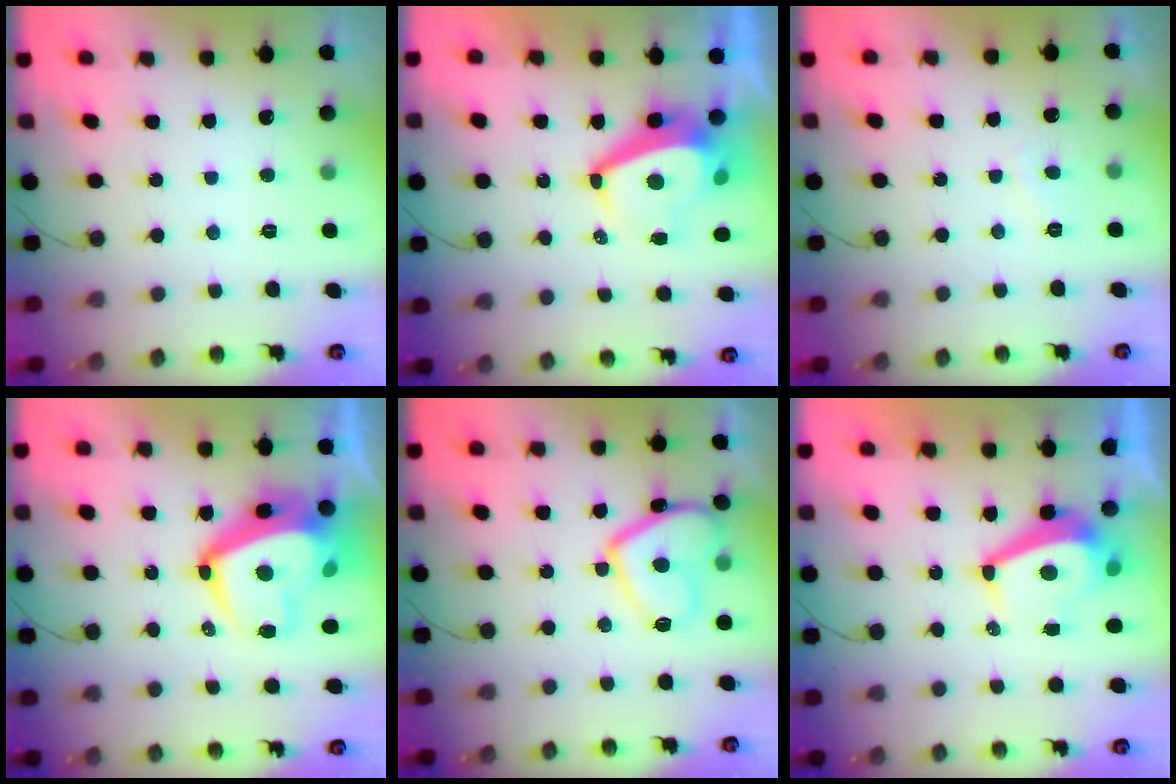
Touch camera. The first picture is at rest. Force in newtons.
{"total": 8.4, "press": 8.4, "slide": 0.9}
{"total": 1.7, "press": 1.6, "slide": 0.6}
{"total": 15.6, "press": 15.5, "slide": 1.9}
{"total": 10.9, "press": 10.9, "slide": 0.8}
{"total": 6.8, "press": 6.8, "slide": 0.9}